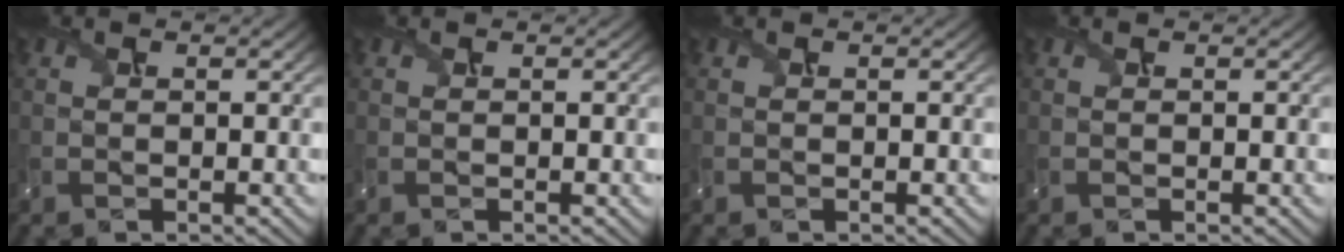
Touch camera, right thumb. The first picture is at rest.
{"total": 0.0}
{"total": 0.0}
{"total": 0.0}